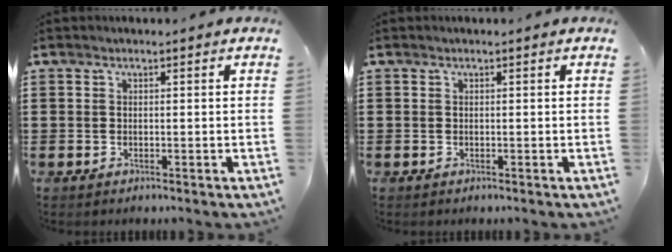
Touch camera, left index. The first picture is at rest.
{"total": 0.0}